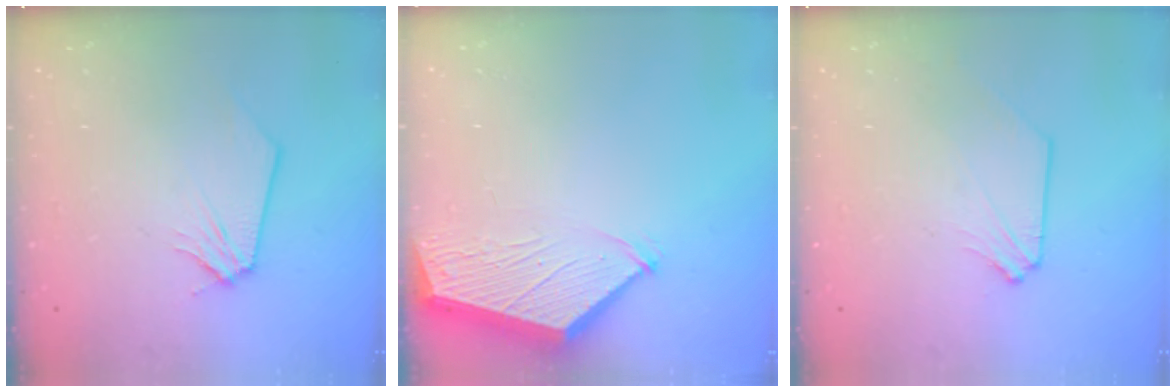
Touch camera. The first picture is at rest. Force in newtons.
{"total": 2.9, "press": 2.9, "slide": 0.4}
{"total": 0.0}